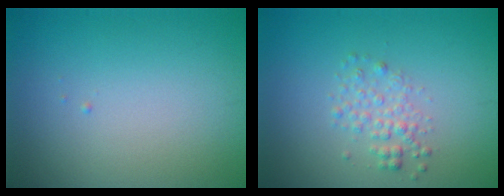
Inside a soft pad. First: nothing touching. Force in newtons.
{"total": 1.9, "press": 1.9, "slide": 0.1}